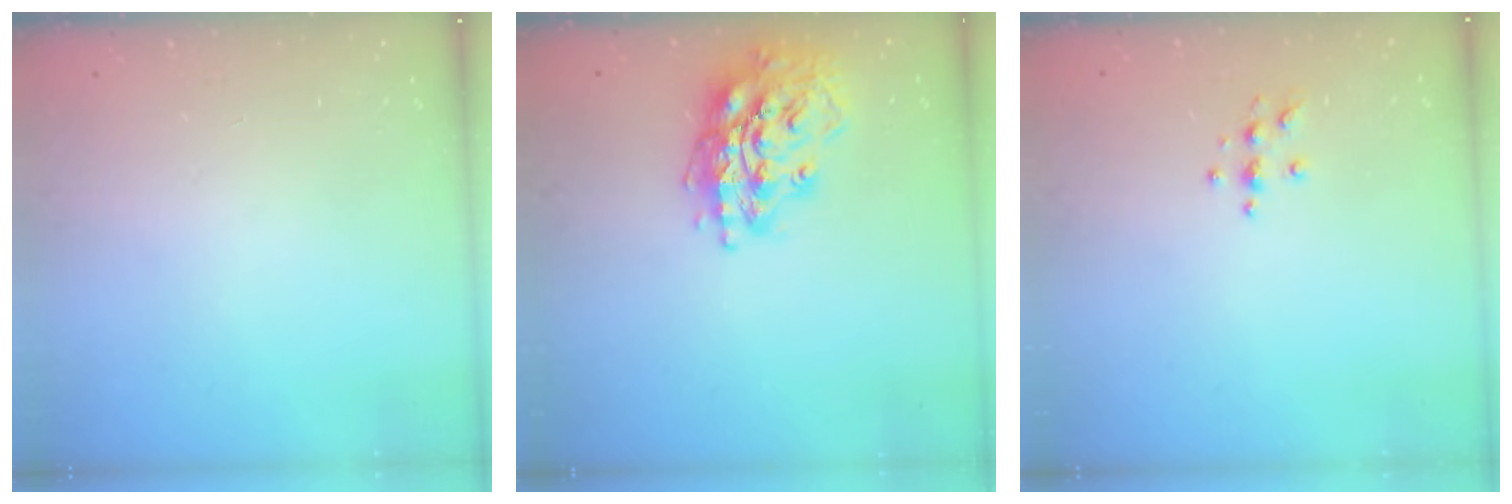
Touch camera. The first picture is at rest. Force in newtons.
{"total": 17.5, "press": 17.5, "slide": 0.9}
{"total": 5.4, "press": 5.4, "slide": 0.7}